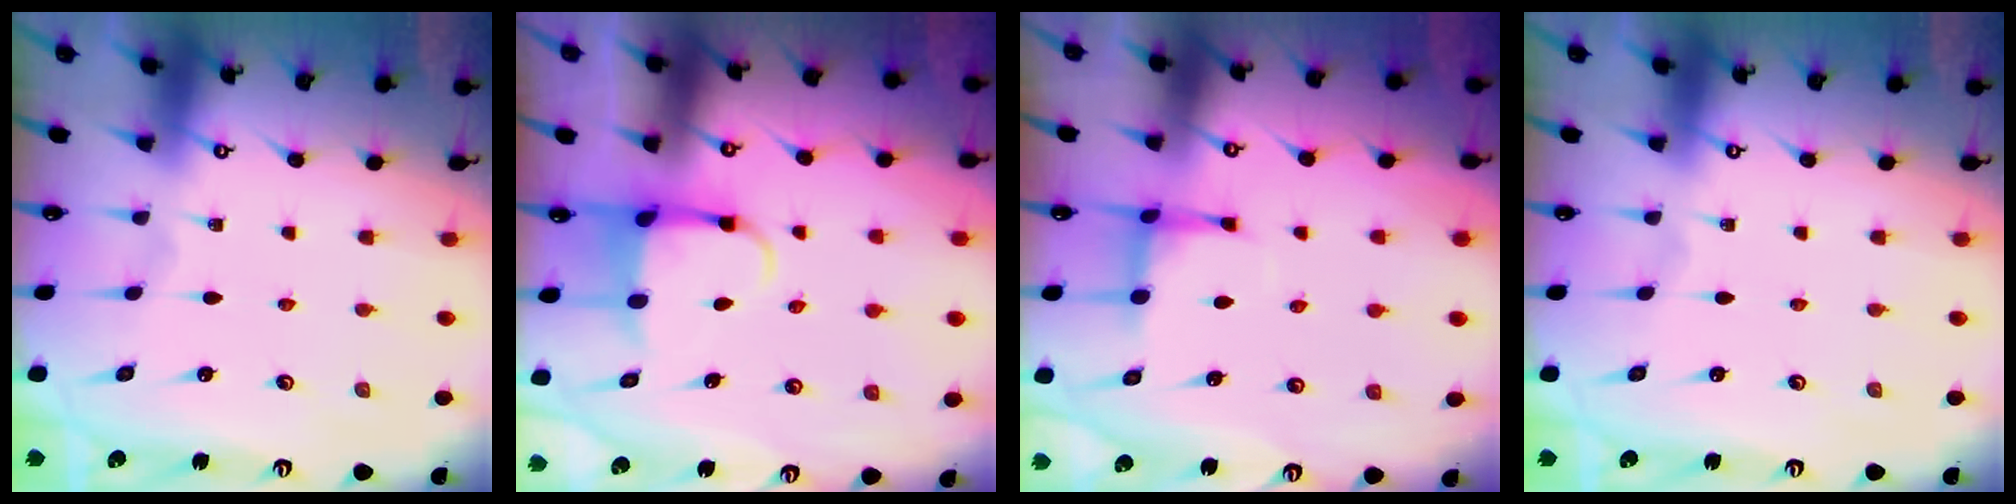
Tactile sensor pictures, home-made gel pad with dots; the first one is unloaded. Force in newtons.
{"total": 3.9, "press": 3.8, "slide": 0.9}
{"total": 4.1, "press": 3.9, "slide": 1.1}
{"total": 0.0}